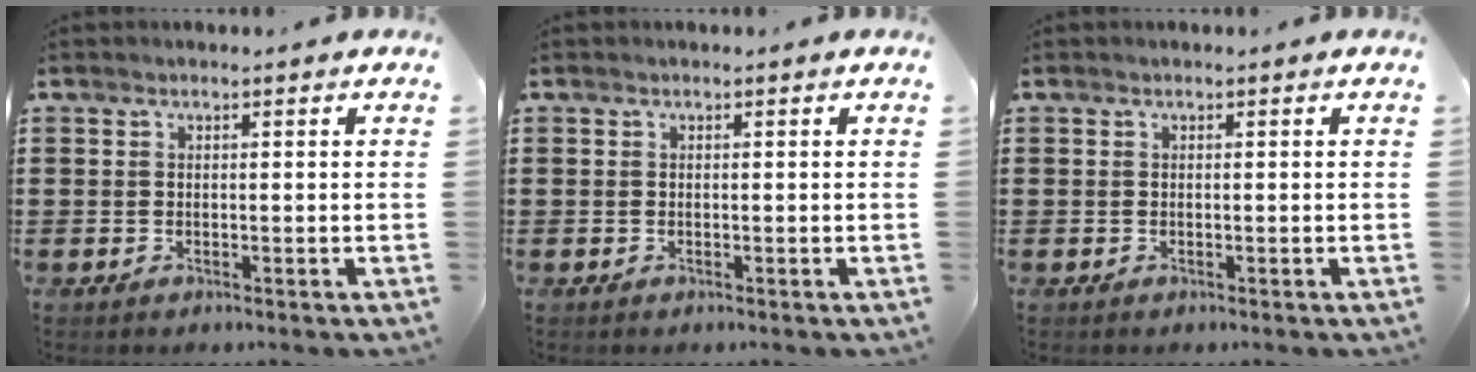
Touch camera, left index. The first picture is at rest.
{"total": 0.0}
{"total": 0.0}